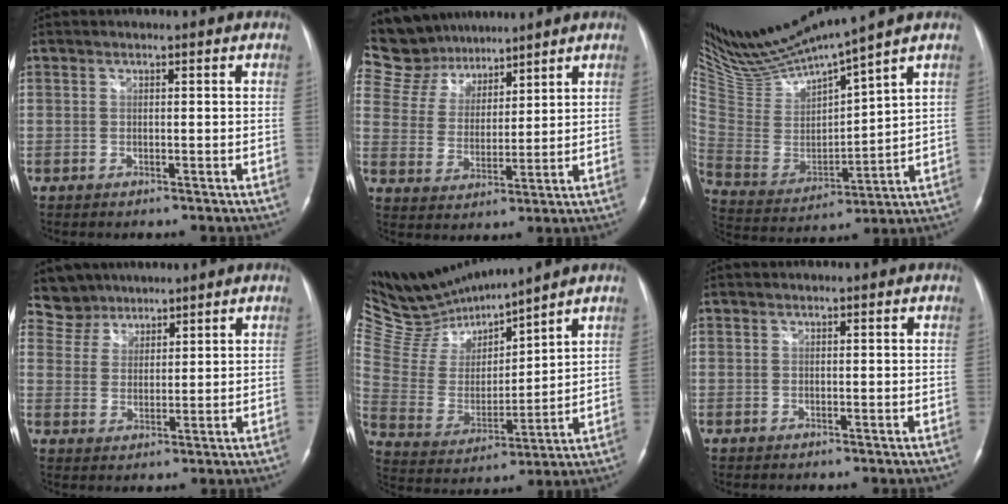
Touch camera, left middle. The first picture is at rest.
{"total": 12.9, "force": [11.6, 5.3, 1.9], "torque": [-0.054, 0.028, 0.228]}
{"total": 15.9, "force": [14.5, -0.8, 6.5], "torque": [-0.136, -0.018, 0.292]}
{"total": 5.2, "force": [4.4, 2.6, -0.9], "torque": [0.019, 0.008, 0.086]}
{"total": 14.7, "force": [14.2, 1.3, 3.8], "torque": [-0.091, -0.003, 0.288]}
{"total": 0.0}